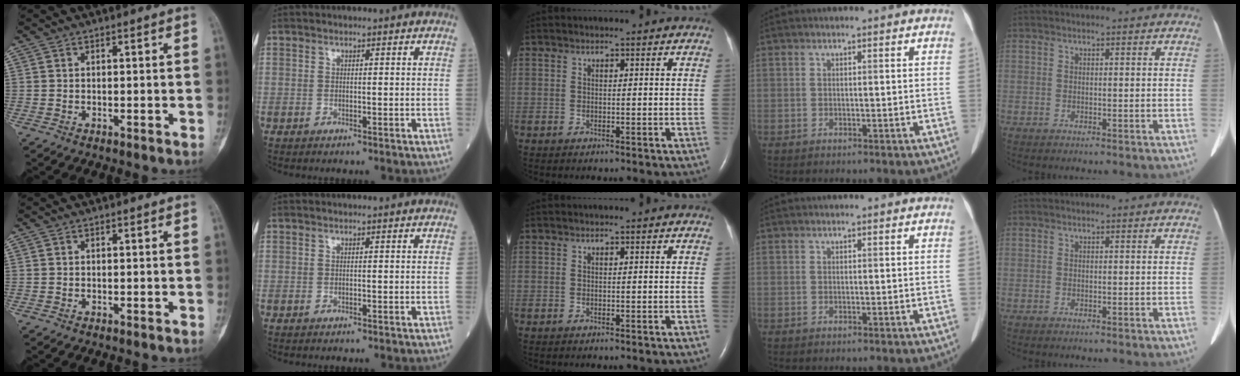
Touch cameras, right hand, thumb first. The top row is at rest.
{}